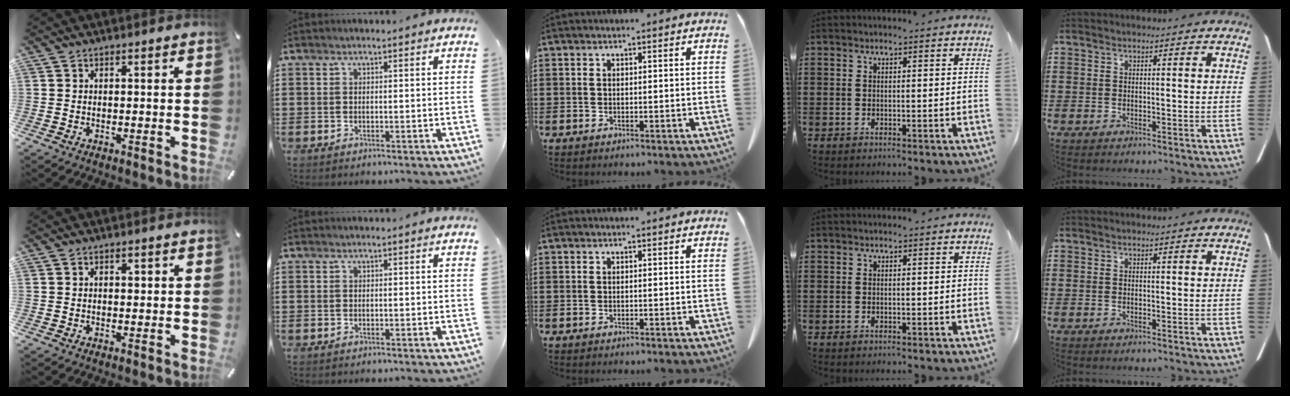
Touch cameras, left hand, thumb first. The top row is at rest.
{"thumb": {"total": 1.1, "force": [0.3, 0.8, 0.8], "torque": [-0.016, 0.005, 0.003]}}